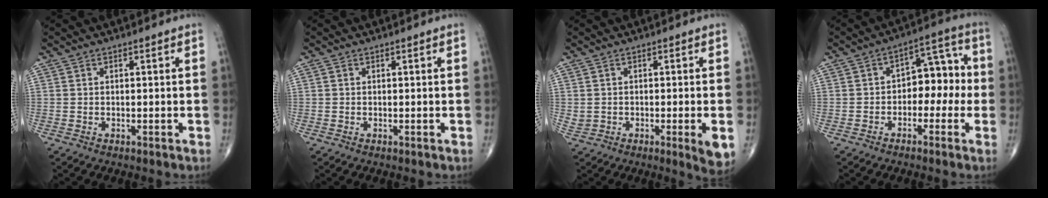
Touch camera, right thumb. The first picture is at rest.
{"total": 0.0}
{"total": 5.9, "force": [-1.0, 2.1, 5.4], "torque": [-0.077, -0.002, -0.011]}
{"total": 9.2, "force": [-1.2, 5.9, 6.9], "torque": [-0.054, 0.041, -0.031]}